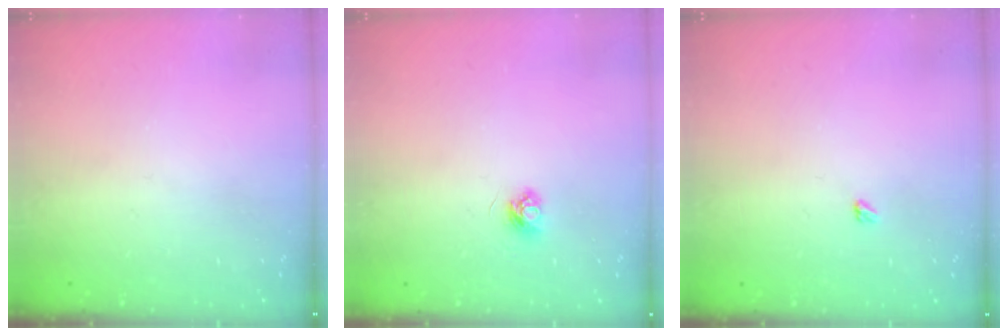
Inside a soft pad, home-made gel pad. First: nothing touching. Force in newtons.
{"total": 3.6, "press": 3.6, "slide": 0.4}
{"total": 2.4, "press": 2.4, "slide": 0.4}